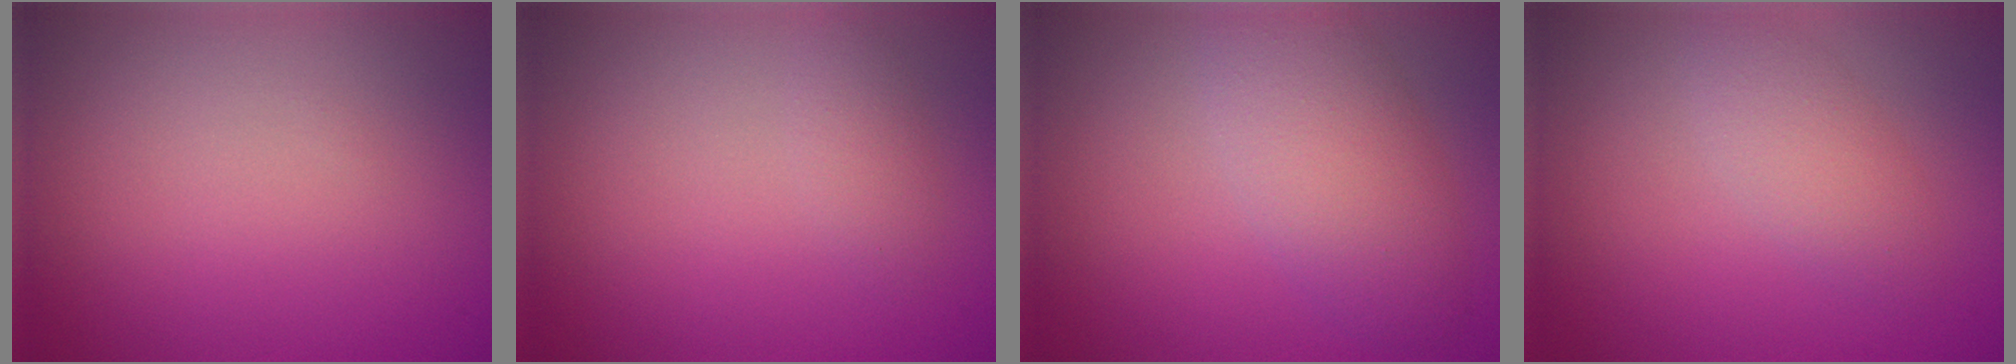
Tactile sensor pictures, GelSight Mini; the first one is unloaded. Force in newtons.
{"total": 1.2, "press": 1.2, "slide": 0.0}
{"total": 4.7, "press": 4.7, "slide": 0.1}
{"total": 2.4, "press": 2.4, "slide": 0.0}